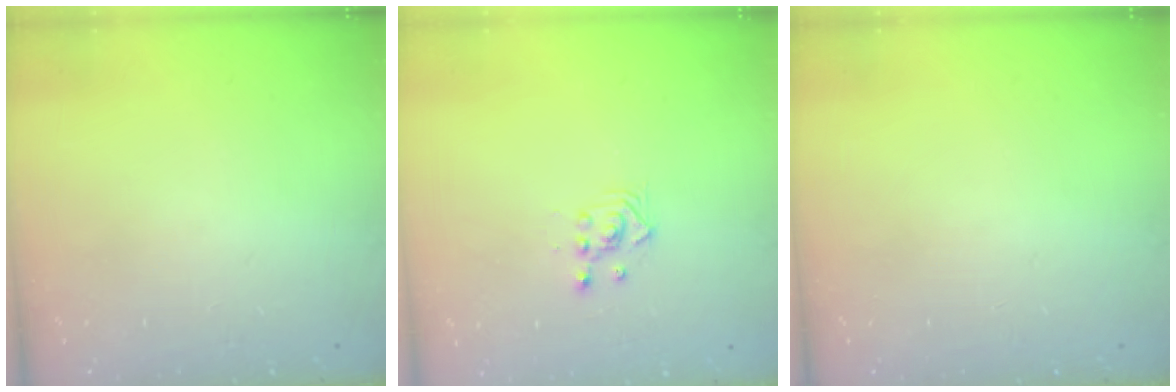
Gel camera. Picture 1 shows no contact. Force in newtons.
{"total": 2.3, "press": 2.3, "slide": 0.3}
{"total": 0.0}